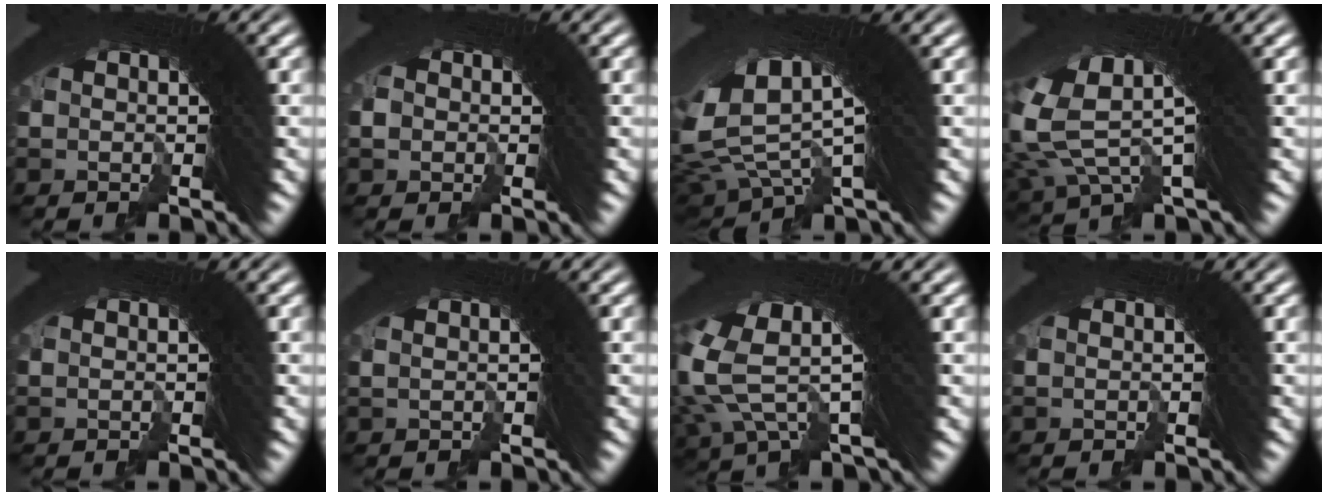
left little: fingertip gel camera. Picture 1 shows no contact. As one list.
[{"total": 0.9, "force": [-0.7, 0.6, -0.2], "torque": [0.012, 0.009, -0.018]}, {"total": 11.3, "force": [3.4, 6.6, 8.6], "torque": [-0.169, 0.003, 0.058]}, {"total": 9.5, "force": [2.7, 5.1, 7.5], "torque": [-0.147, 0.009, 0.038]}, {"total": 0.0}, {"total": 1.3, "force": [0.7, -0.8, 0.8], "torque": [0.012, 0.015, 0.010]}, {"total": 8.6, "force": [2.2, 4.4, 7.1], "torque": [-0.147, 0.005, 0.030]}, {"total": 0.0}]